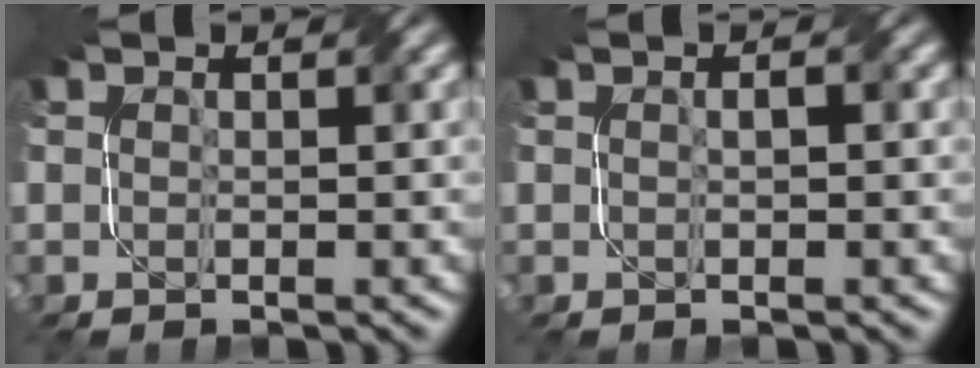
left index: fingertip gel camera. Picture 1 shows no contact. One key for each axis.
{"total": 0.7, "fx": 0.2, "fy": 0.1, "fz": 0.6, "tx": -0.013, "ty": -0.001, "tz": -0.002}